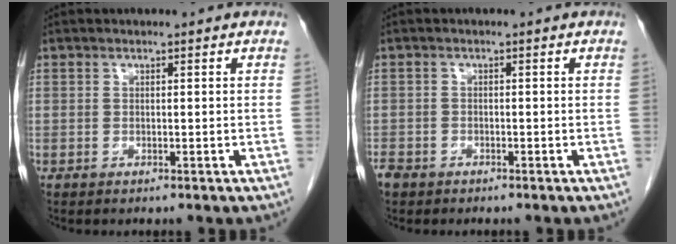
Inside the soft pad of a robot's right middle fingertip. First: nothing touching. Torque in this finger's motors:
{"motor_torque": [0.31, -0.52, 0.06, 0.04]}